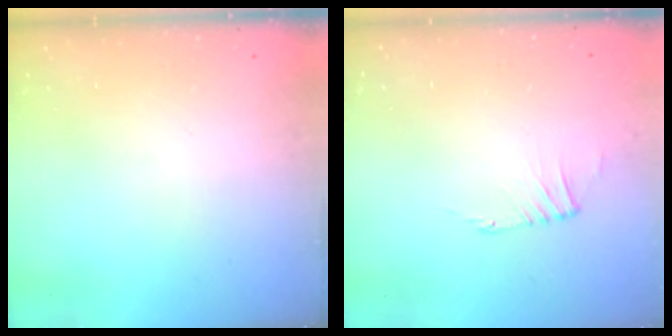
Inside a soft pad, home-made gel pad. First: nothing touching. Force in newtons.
{"total": 0.0}